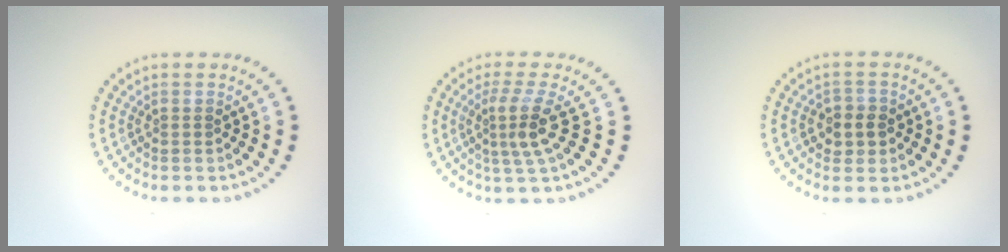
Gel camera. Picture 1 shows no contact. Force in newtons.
{"total": 3.2, "press": 2.2, "slide": 2.4}
{"total": 2.3, "press": 2.2, "slide": 0.7}